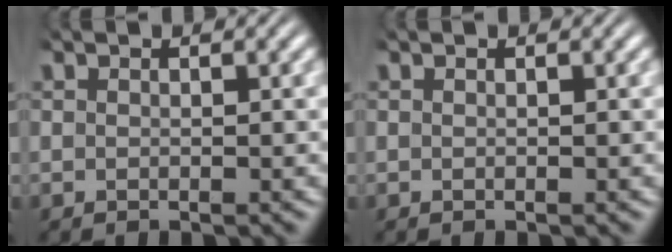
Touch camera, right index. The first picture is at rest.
{"total": 0.0}